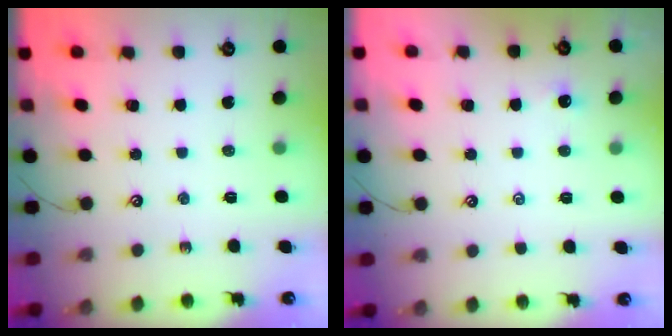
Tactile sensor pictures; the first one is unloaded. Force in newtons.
{"total": 1.4, "press": 1.3, "slide": 0.3}